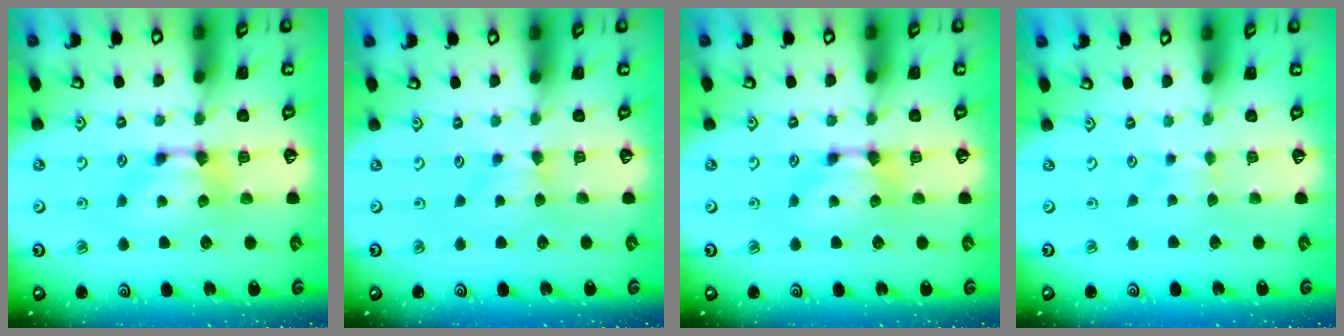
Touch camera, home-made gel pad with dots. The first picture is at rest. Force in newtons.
{"total": 2.5, "press": 2.5, "slide": 0.5}
{"total": 0.0}
{"total": 2.8, "press": 2.8, "slide": 0.5}